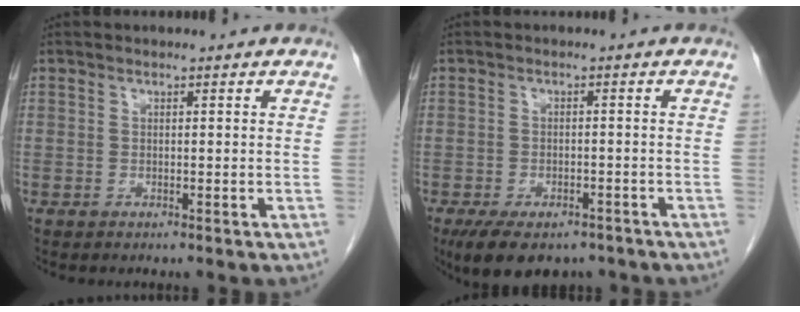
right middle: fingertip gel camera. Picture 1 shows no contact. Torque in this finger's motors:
{"motor_torque": [1.03, -0.83, 0.32, 0.09]}